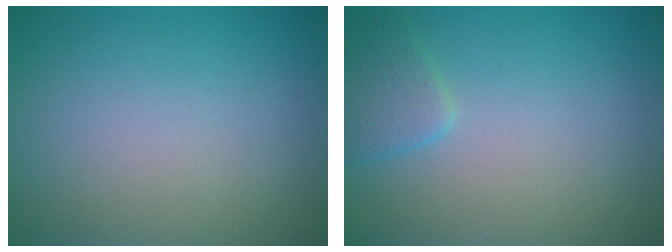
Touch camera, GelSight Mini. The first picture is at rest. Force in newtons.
{"total": 1.9, "press": 1.9, "slide": 0.1}